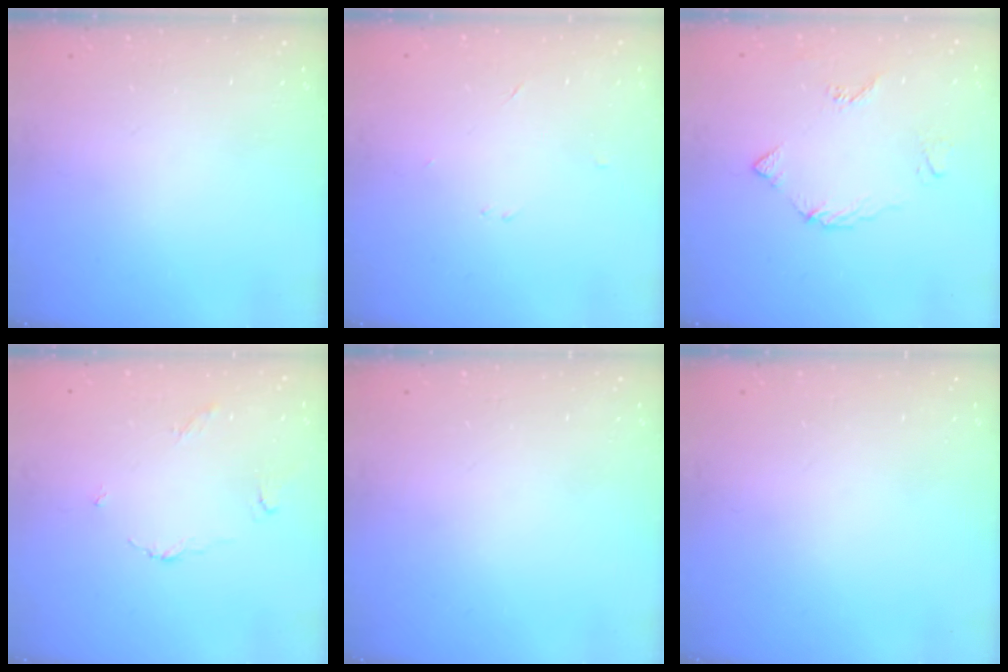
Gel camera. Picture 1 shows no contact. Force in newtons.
{"total": 2.2, "press": 2.2, "slide": 0.2}
{"total": 5.5, "press": 5.5, "slide": 0.4}
{"total": 3.7, "press": 3.7, "slide": 0.5}
{"total": 0.0}
{"total": 0.0}